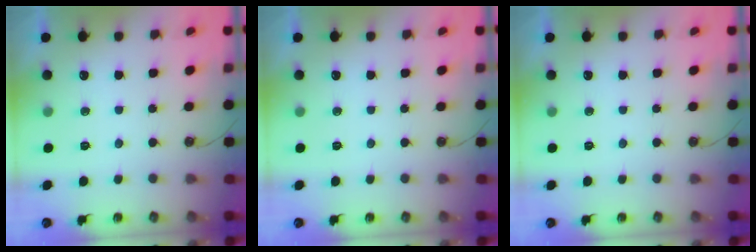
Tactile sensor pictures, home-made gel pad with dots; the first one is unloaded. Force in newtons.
{"total": 0.0}
{"total": 0.0}